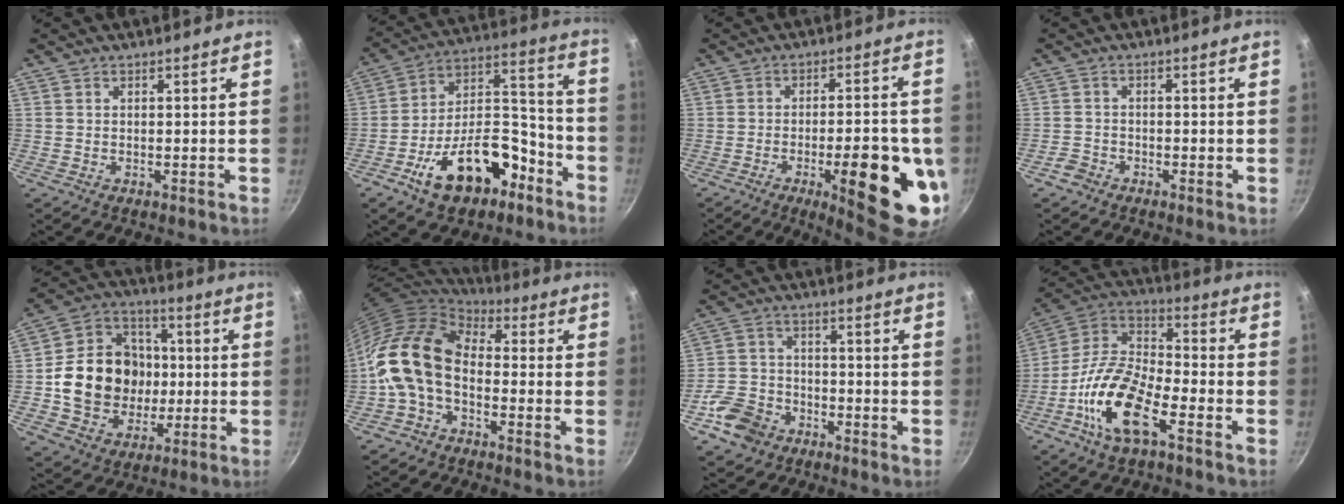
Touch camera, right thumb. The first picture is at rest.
{"total": 20.3, "force": [-10.5, 11.1, 13.4], "torque": [-0.180, 0.096, -0.163]}
{"total": 18.4, "force": [-5.1, 5.8, 16.7], "torque": [-0.196, 0.009, -0.065]}
{"total": 2.2, "force": [-1.7, 1.3, 0.6], "torque": [-0.013, 0.015, -0.034]}
{"total": 18.5, "force": [-0.9, 16.0, 9.3], "torque": [-0.127, 0.035, -0.012]}
{"total": 14.5, "force": [-2.4, 9.6, 10.6], "torque": [-0.177, 0.037, -0.064]}
{"total": 9.2, "force": [-4.9, 6.8, 3.8], "torque": [-0.060, 0.037, -0.100]}
{"total": 16.5, "force": [-7.6, 6.8, 13.0], "torque": [-0.246, 0.051, -0.167]}